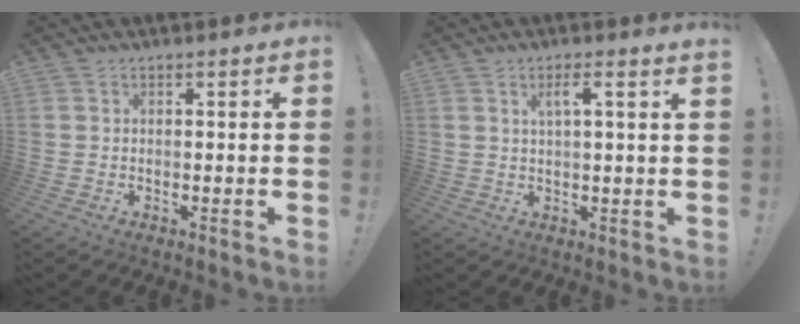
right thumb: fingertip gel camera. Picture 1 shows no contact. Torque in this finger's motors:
{"motor_torque": [-0.01, 0.02, 0.12, 0.32, 0.01]}